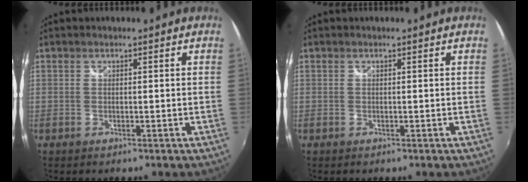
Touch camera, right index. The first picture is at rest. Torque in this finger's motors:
{"motor_torque": [-0.08, 0.08, 0.00, 0.00]}